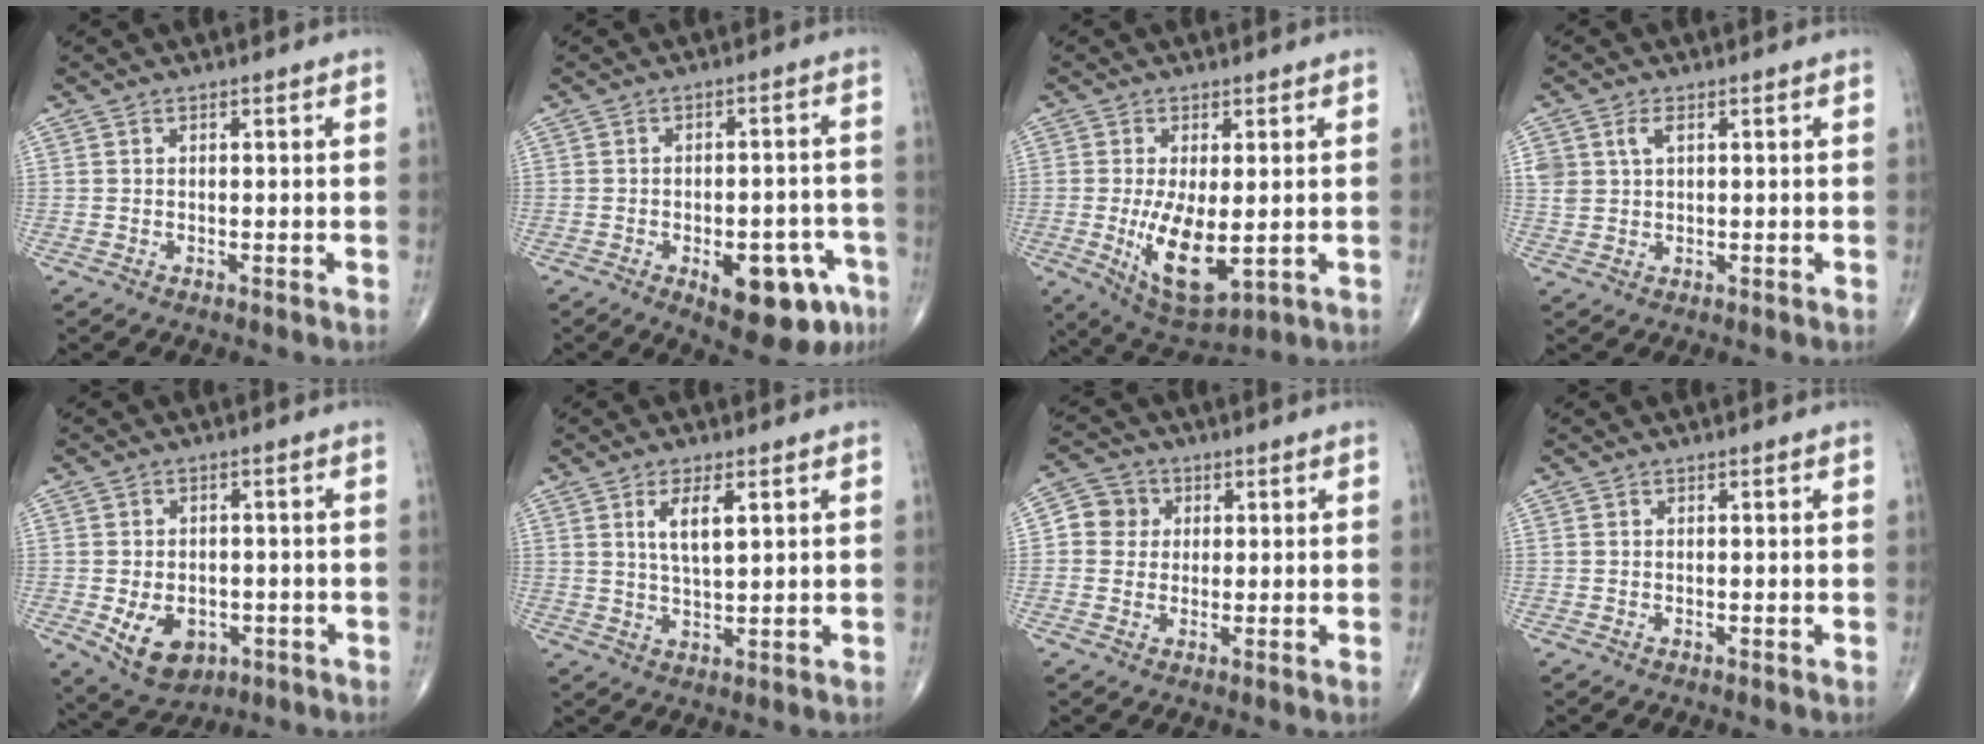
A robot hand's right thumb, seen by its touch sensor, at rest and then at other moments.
{"total": 13.6, "force": [-6.4, 6.2, 10.3], "torque": [-0.104, 0.030, -0.074]}
{"total": 10.7, "force": [-1.3, 4.4, 9.6], "torque": [-0.163, -0.030, -0.008]}
{"total": 3.5, "force": [1.4, 2.1, 2.5], "torque": [-0.053, 0.003, 0.031]}
{"total": 9.0, "force": [-2.7, 6.4, 5.7], "torque": [-0.077, 0.008, -0.027]}
{"total": 5.6, "force": [2.1, 1.8, 4.9], "torque": [-0.089, -0.017, 0.043]}
{"total": 5.4, "force": [0.9, 5.2, 1.4], "torque": [0.003, 0.006, 0.004]}
{"total": 0.0}